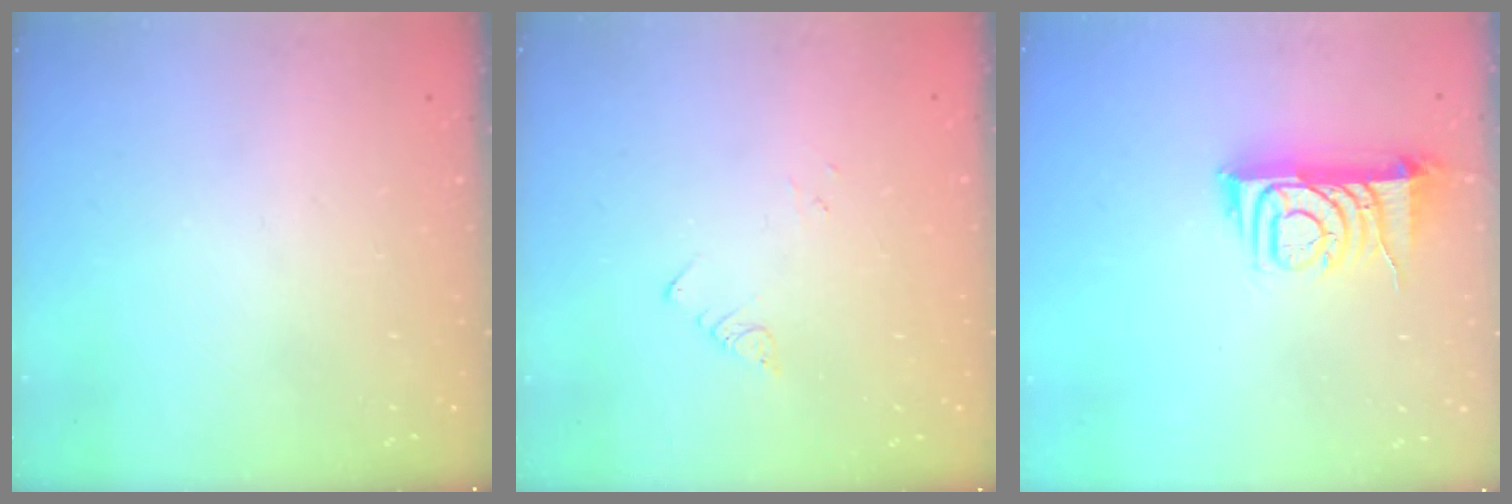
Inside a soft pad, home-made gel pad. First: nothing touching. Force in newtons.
{"total": 1.9, "press": 1.9, "slide": 0.2}
{"total": 9.0, "press": 9.0, "slide": 0.7}